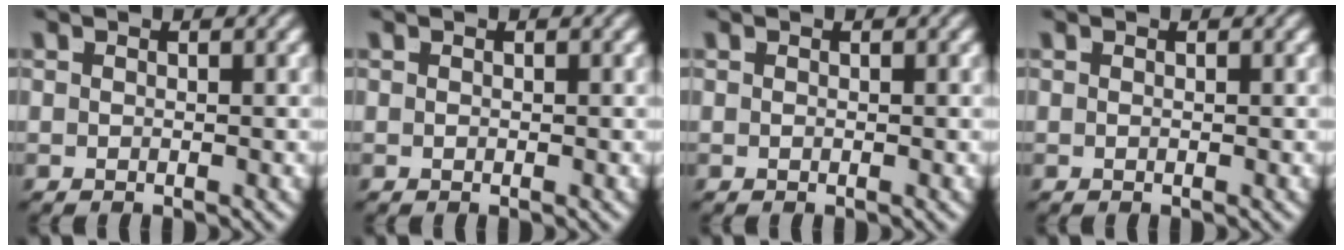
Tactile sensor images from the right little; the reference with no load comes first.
{"total": 0.0}
{"total": 0.0}
{"total": 0.0}